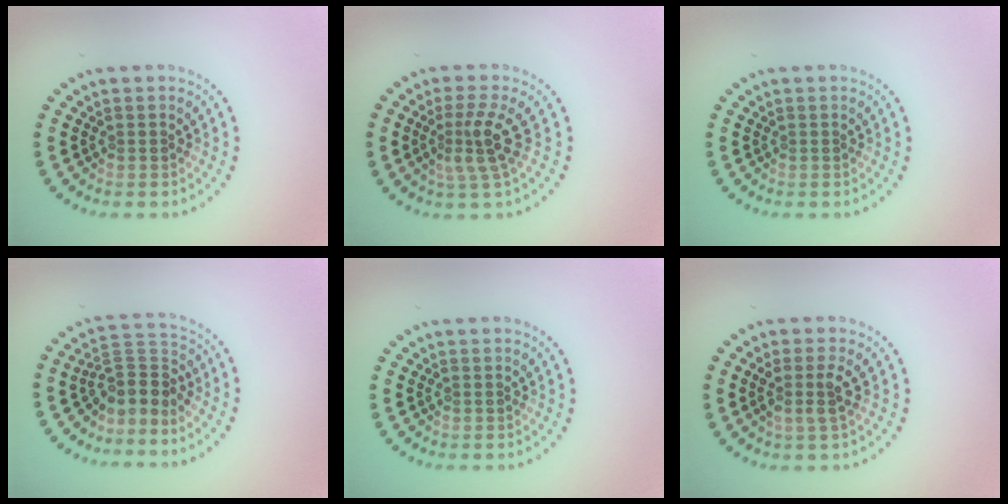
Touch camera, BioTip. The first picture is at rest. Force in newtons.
{"total": 3.1, "press": 2.2, "slide": 2.1}
{"total": 0.0}
{"total": 3.3, "press": 2.4, "slide": 2.2}
{"total": 0.0}
{"total": 2.2, "press": 1.7, "slide": 1.3}